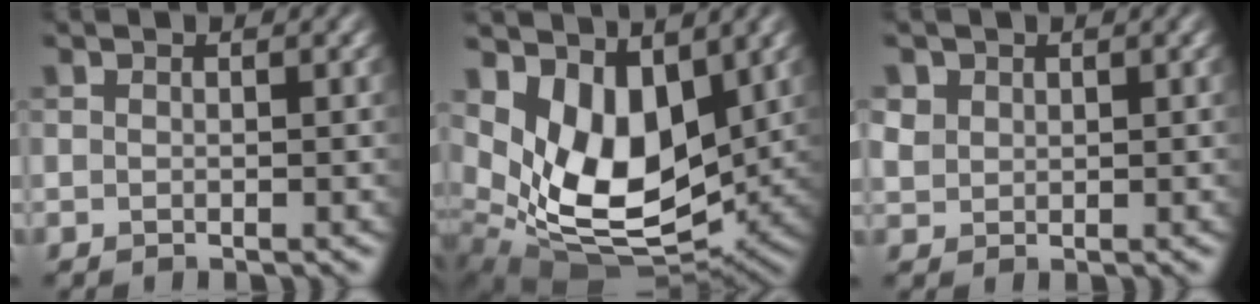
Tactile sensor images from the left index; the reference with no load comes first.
{"total": 9.0, "force": [2.7, 5.4, 6.6], "torque": [-0.130, -0.026, 0.049]}
{"total": 1.6, "force": [0.8, 1.3, 0.4], "torque": [-0.010, -0.002, 0.017]}